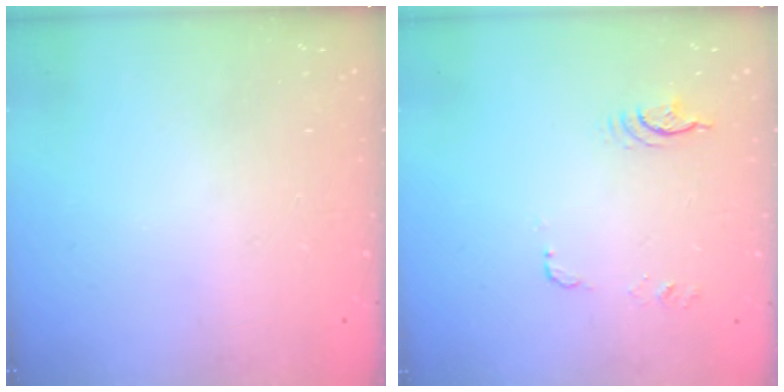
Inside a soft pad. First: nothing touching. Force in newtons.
{"total": 14.8, "press": 7.2, "slide": 12.9}